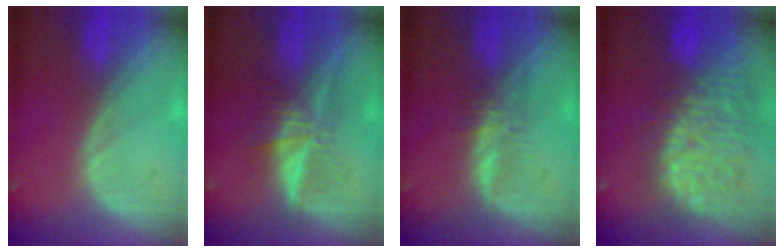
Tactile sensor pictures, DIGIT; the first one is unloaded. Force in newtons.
{"total": 5.9, "press": 5.6, "slide": 2.0}
{"total": 2.8, "press": 2.7, "slide": 0.5}
{"total": 12.2, "press": 10.9, "slide": 5.5}